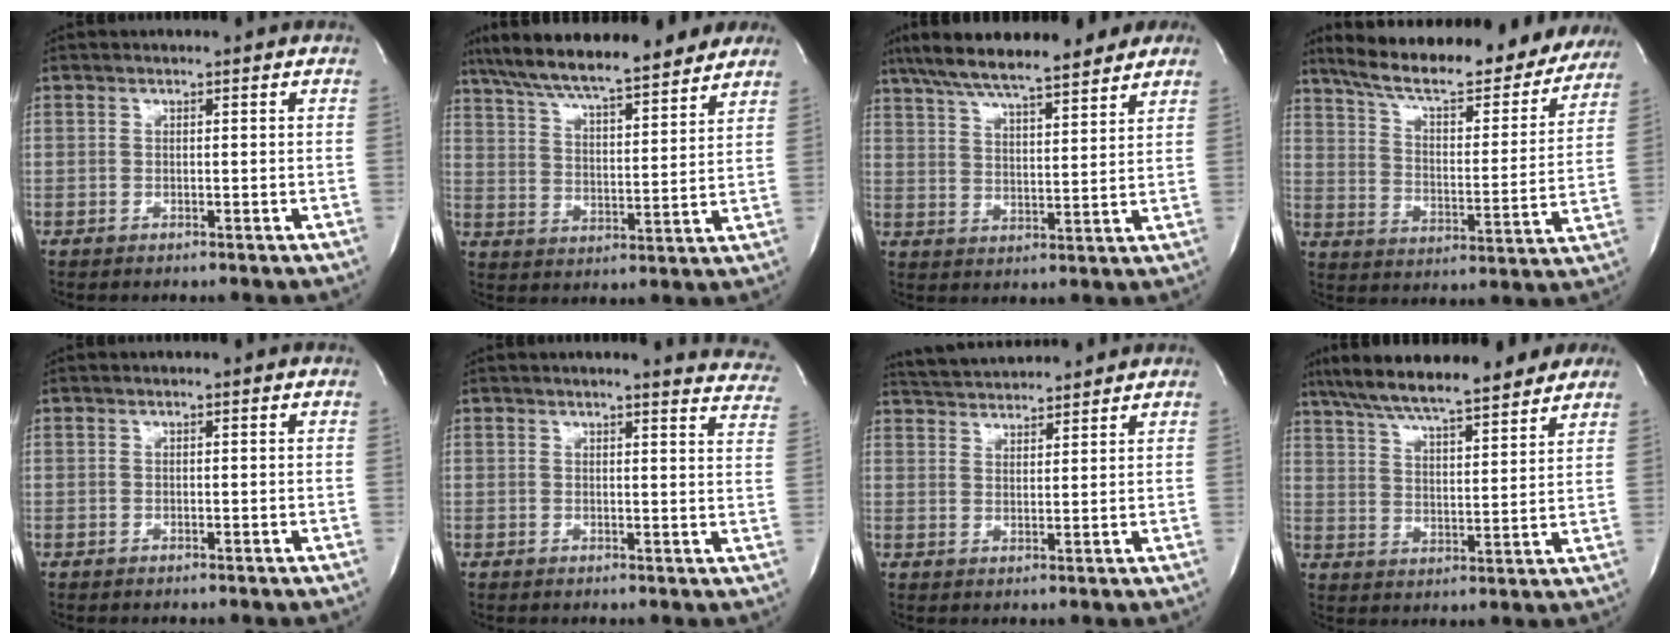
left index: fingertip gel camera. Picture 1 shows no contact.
{"total": 20.4, "force": [17.0, 3.5, 10.8], "torque": [-0.182, 0.030, 0.252]}
{"total": 17.2, "force": [13.9, 3.2, 9.7], "torque": [-0.167, 0.031, 0.210]}
{"total": 26.0, "force": [22.7, 6.1, 11.1], "torque": [-0.177, -0.021, 0.304]}
{"total": 0.0}
{"total": 10.7, "force": [10.2, 0.9, 3.0], "torque": [-0.014, -0.067, 0.077]}
{"total": 8.0, "force": [7.8, 0.5, 1.7], "torque": [-0.040, 0.023, 0.127]}
{"total": 19.0, "force": [15.7, 3.3, 10.2], "torque": [-0.174, 0.030, 0.234]}